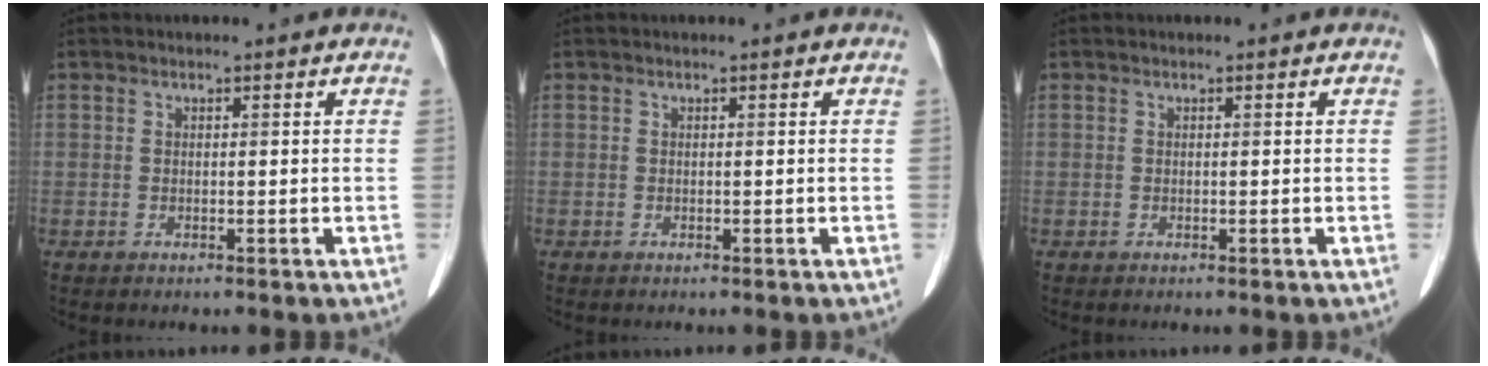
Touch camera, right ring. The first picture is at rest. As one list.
[{"total": 0.0}, {"total": 0.0}]